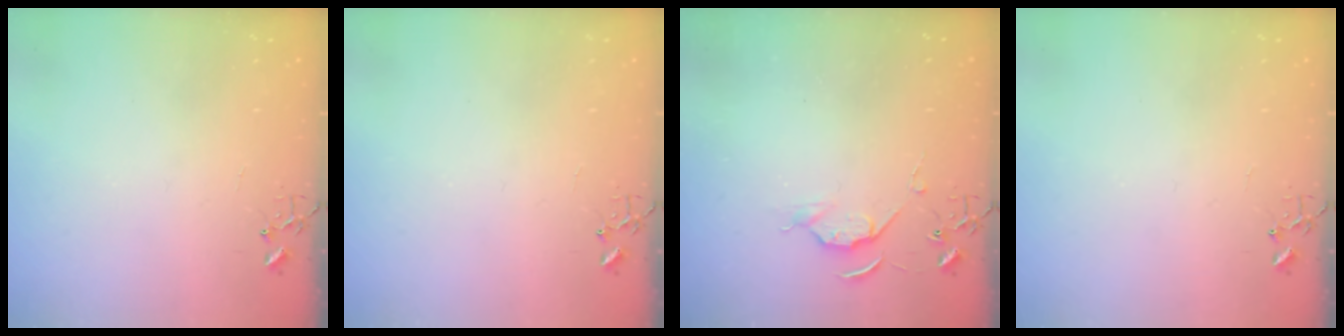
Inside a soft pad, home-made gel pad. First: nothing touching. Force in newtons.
{"total": 0.0}
{"total": 5.2, "press": 5.2, "slide": 0.7}
{"total": 0.0}